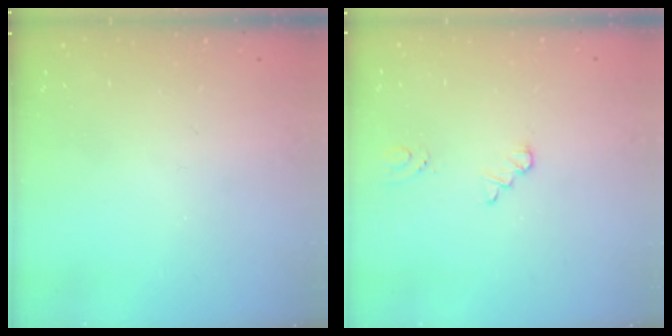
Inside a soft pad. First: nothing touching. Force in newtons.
{"total": 1.0, "press": 1.0, "slide": 0.1}